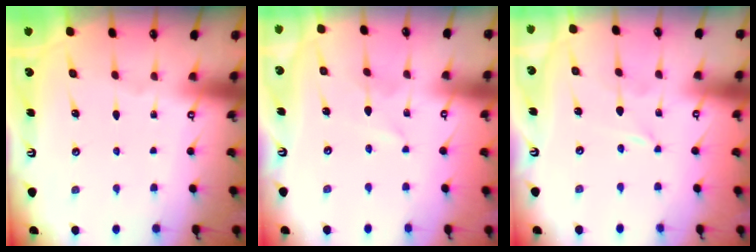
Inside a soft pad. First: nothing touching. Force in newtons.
{"total": 1.0, "press": 1.0, "slide": 0.1}
{"total": 0.0}